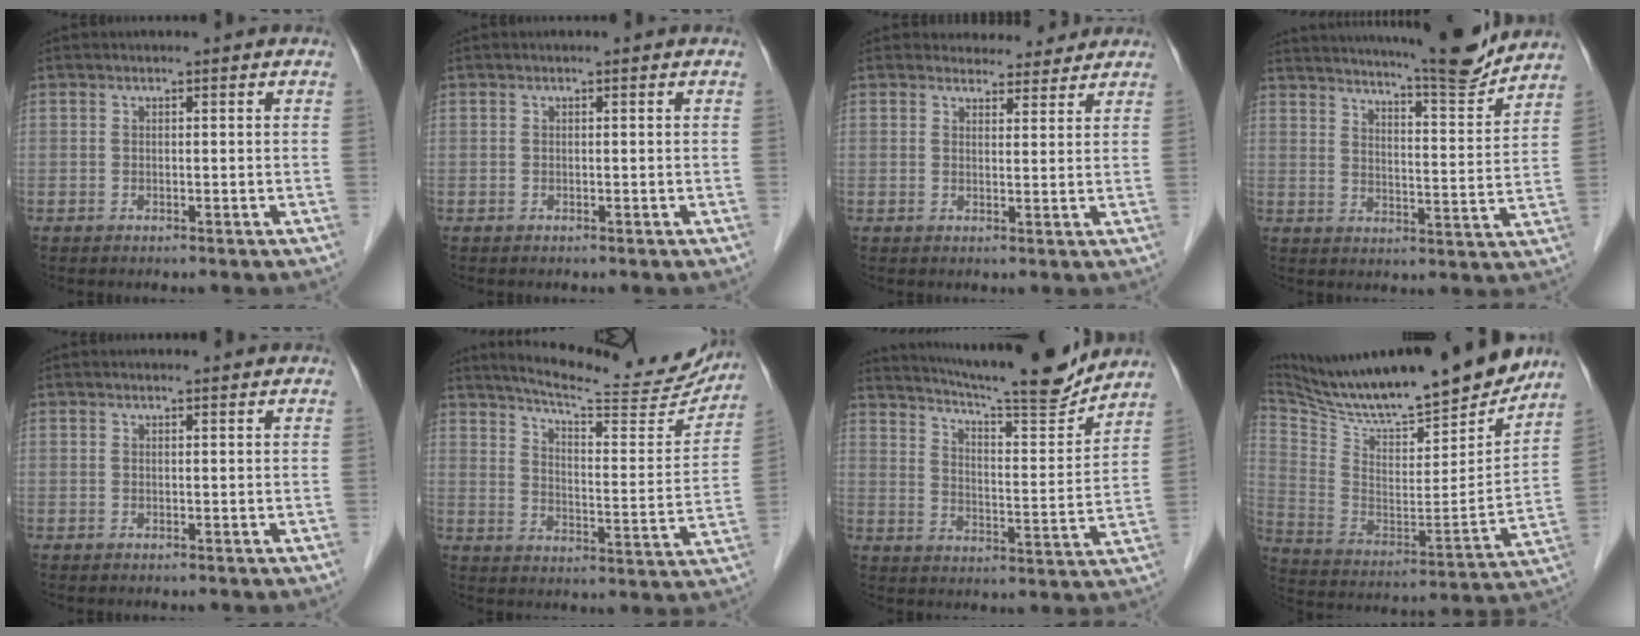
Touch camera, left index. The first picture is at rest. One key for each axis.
{"total": 0.0}
{"total": 4.4, "fx": 4.1, "fy": 1.5, "fz": 0.1, "tx": 0.004, "ty": 0.002, "tz": 0.051}
{"total": 14.9, "fx": 13.9, "fy": 0.1, "fz": 5.4, "tx": -0.088, "ty": -0.031, "tz": 0.189}
{"total": 0.8, "fx": 0.8, "fy": 0.0, "fz": 0.0, "tx": -0.007, "ty": 0.002, "tz": 0.012}
{"total": 15.1, "fx": 14.4, "fy": 1.8, "fz": 4.1, "tx": -0.058, "ty": -0.032, "tz": 0.186}
{"total": 17.0, "fx": 15.8, "fy": 0.3, "fz": 6.1, "tx": -0.105, "ty": -0.033, "tz": 0.225}
{"total": 25.8, "fx": 23.0, "fy": 3.3, "fz": 11.2, "tx": -0.206, "ty": -0.048, "tz": 0.356}